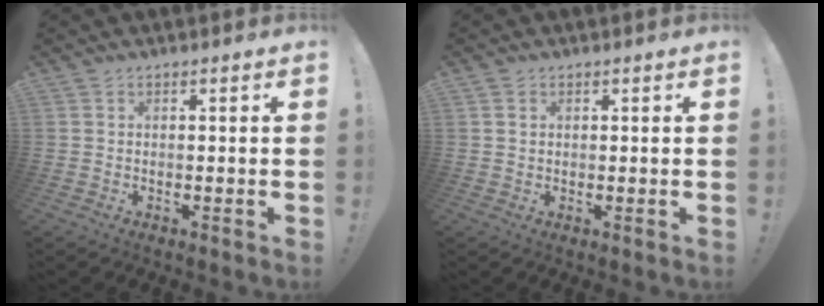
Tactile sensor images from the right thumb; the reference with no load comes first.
{"total": 1.1, "force": [0.3, 1.0, 0.2], "torque": [0.002, 0.001, 0.004]}